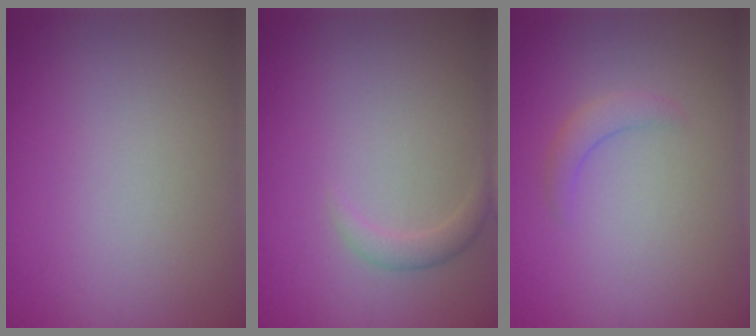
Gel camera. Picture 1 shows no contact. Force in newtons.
{"total": 1.3, "press": 1.3, "slide": 0.0}
{"total": 1.5, "press": 1.5, "slide": 0.2}